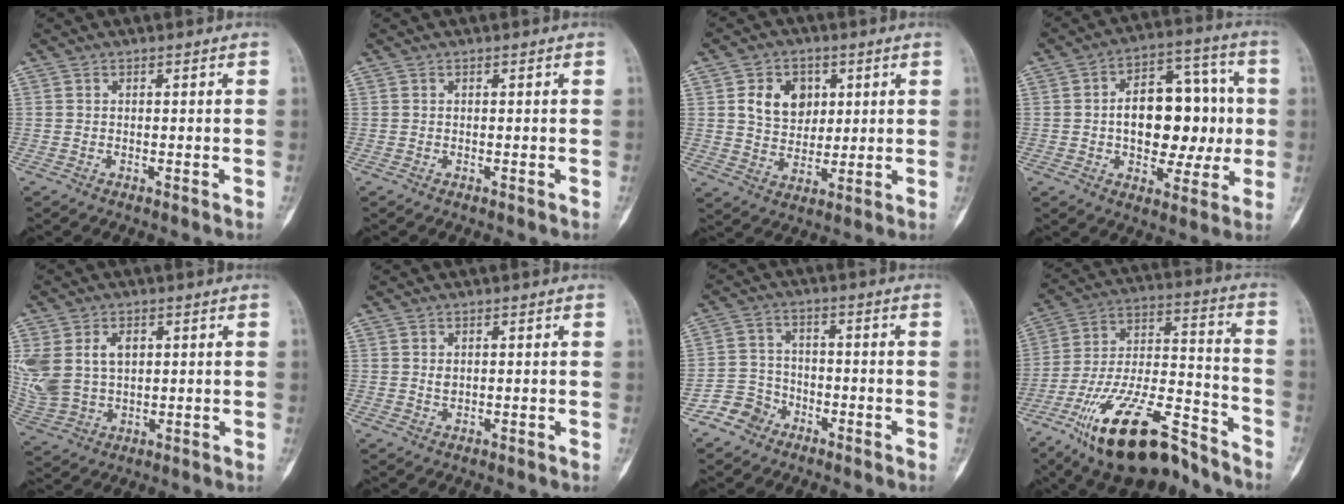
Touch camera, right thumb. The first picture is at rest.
{"total": 0.0}
{"total": 9.5, "force": [2.8, 7.4, 5.2], "torque": [-0.047, -0.012, 0.055]}
{"total": 17.9, "force": [-0.1, 11.1, 14.0], "torque": [-0.155, 0.034, 0.000]}
{"total": 12.5, "force": [3.0, 8.7, 8.5], "torque": [-0.189, 0.002, 0.073]}
{"total": 1.2, "force": [0.3, 0.8, 0.8], "torque": [-0.008, -0.003, 0.009]}
{"total": 5.9, "force": [-3.7, 4.5, 0.7], "torque": [0.012, 0.031, -0.076]}
{"total": 23.6, "force": [-15.9, 8.6, 15.2], "torque": [-0.271, 0.082, -0.274]}